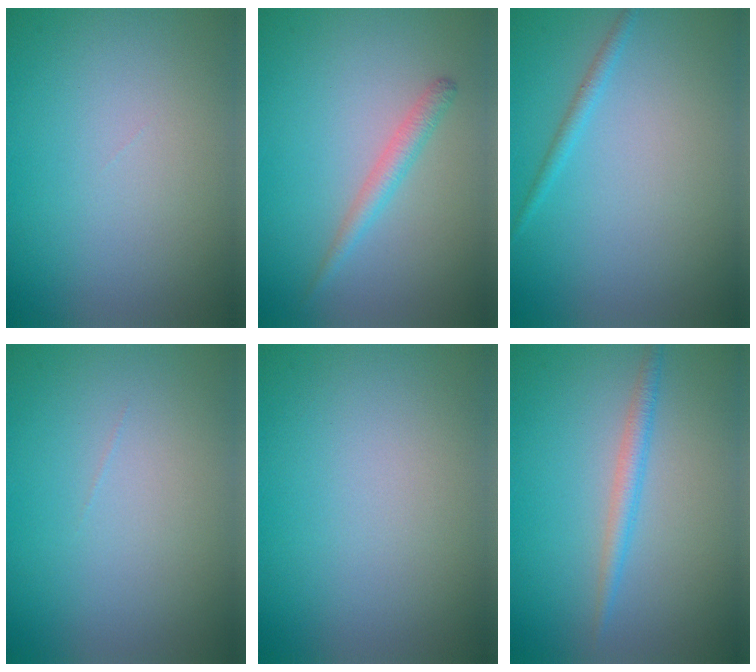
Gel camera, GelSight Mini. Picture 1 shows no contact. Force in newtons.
{"total": 1.7, "press": 1.7, "slide": 0.1}
{"total": 1.1, "press": 1.0, "slide": 0.1}
{"total": 0.0}
{"total": 0.0}
{"total": 1.8, "press": 1.8, "slide": 0.1}